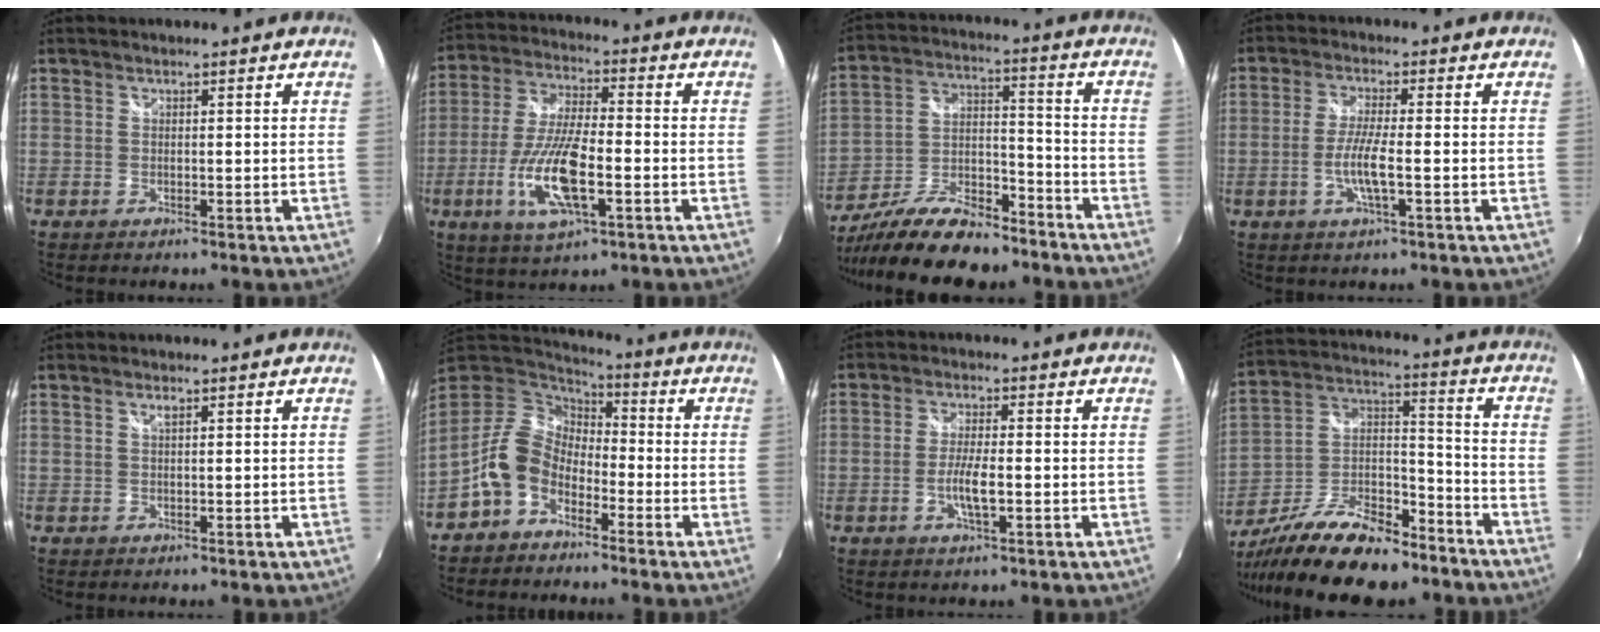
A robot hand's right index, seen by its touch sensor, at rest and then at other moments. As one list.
[{"total": 13.8, "force": [-4.5, 4.1, 12.4], "torque": [-0.261, -0.013, -0.086]}, {"total": 17.2, "force": [-13.4, 5.7, 9.0], "torque": [-0.180, -0.008, -0.228]}, {"total": 5.6, "force": [-1.5, 0.2, 5.3], "torque": [-0.109, -0.006, -0.031]}, {"total": 0.7, "force": [0.5, -0.1, 0.5], "torque": [-0.010, 0.002, 0.009]}, {"total": 10.5, "force": [-5.5, 7.1, 5.4], "torque": [-0.110, 0.020, -0.113]}, {"total": 4.5, "force": [-1.3, 0.7, 4.3], "torque": [-0.085, -0.005, -0.024]}, {"total": 20.7, "force": [-15.0, 7.6, 12.2], "torque": [-0.240, -0.010, -0.251]}]